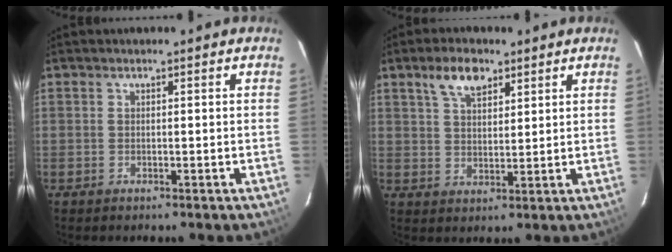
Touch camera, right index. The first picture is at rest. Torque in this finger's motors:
{"motor_torque": [0.54, 0.34, 0.10, 0.05]}